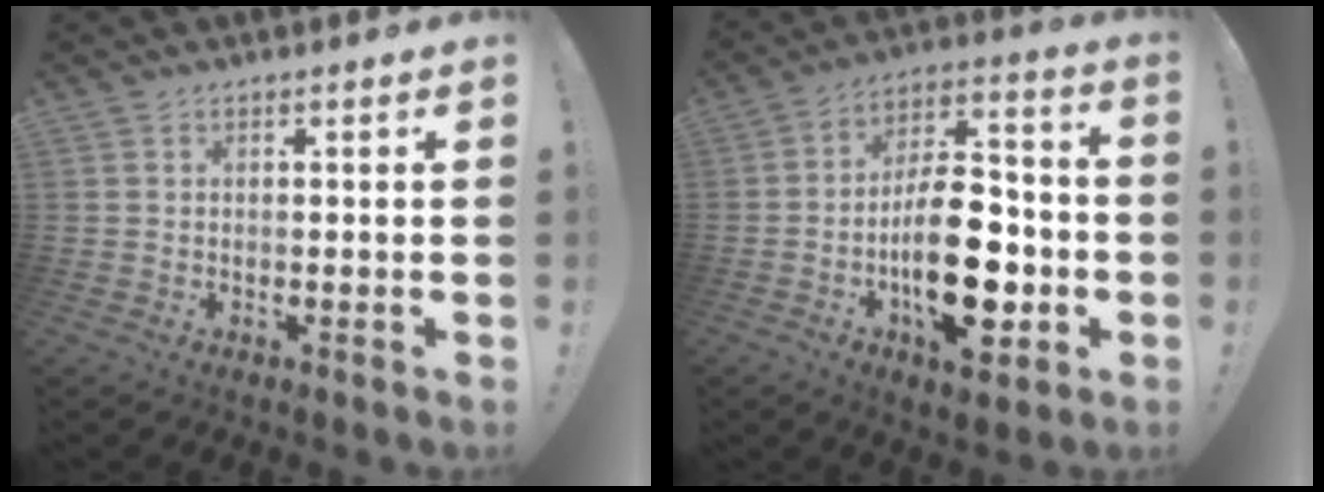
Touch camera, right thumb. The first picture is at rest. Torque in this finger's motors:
{"motor_torque": [0.62, 0.86, 1.86, -0.79, 0.14]}